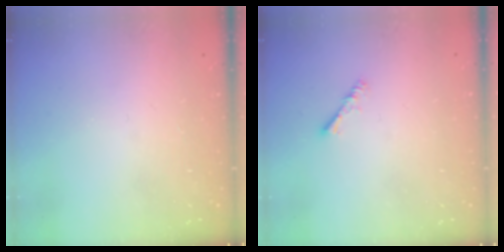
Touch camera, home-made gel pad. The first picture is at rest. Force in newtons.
{"total": 2.3, "press": 2.3, "slide": 0.4}